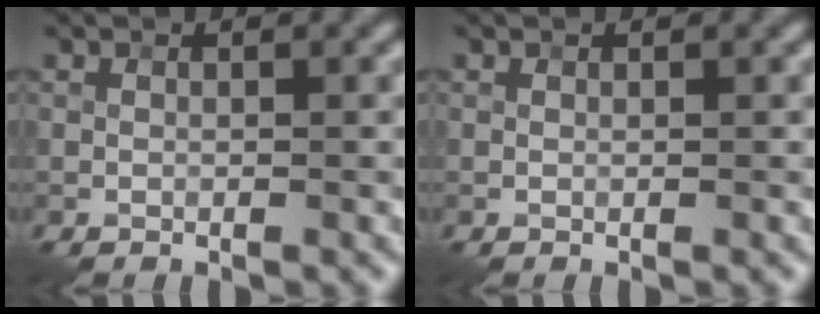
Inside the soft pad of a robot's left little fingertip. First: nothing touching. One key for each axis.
{"total": 0.0}